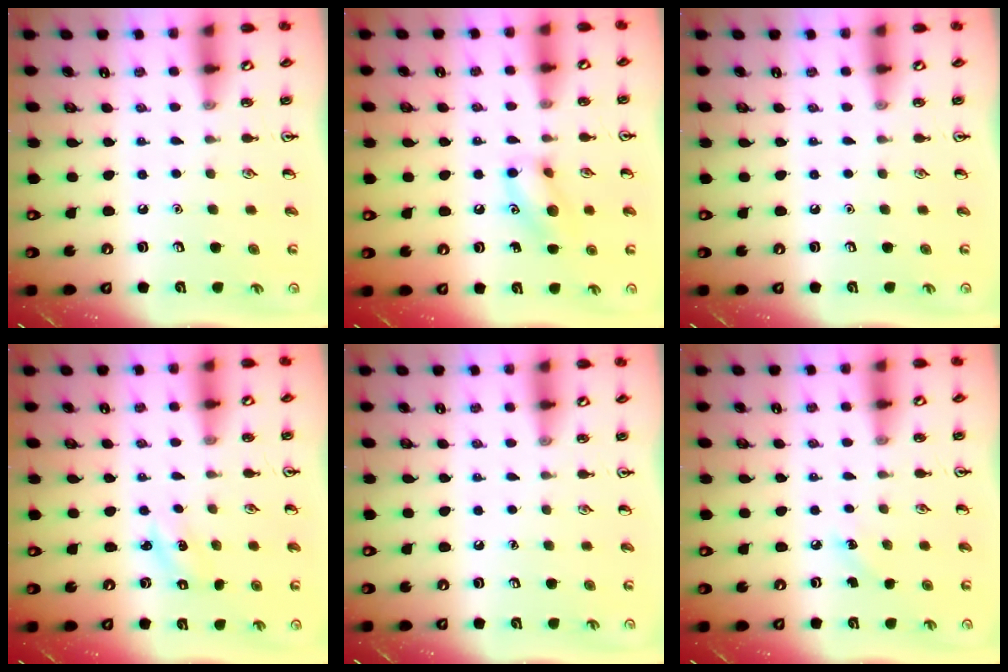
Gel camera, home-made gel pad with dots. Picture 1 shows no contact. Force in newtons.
{"total": 10.2, "press": 10.2, "slide": 1.2}
{"total": 0.0}
{"total": 1.5, "press": 1.4, "slide": 0.4}
{"total": 0.0}
{"total": 4.3, "press": 4.0, "slide": 1.5}